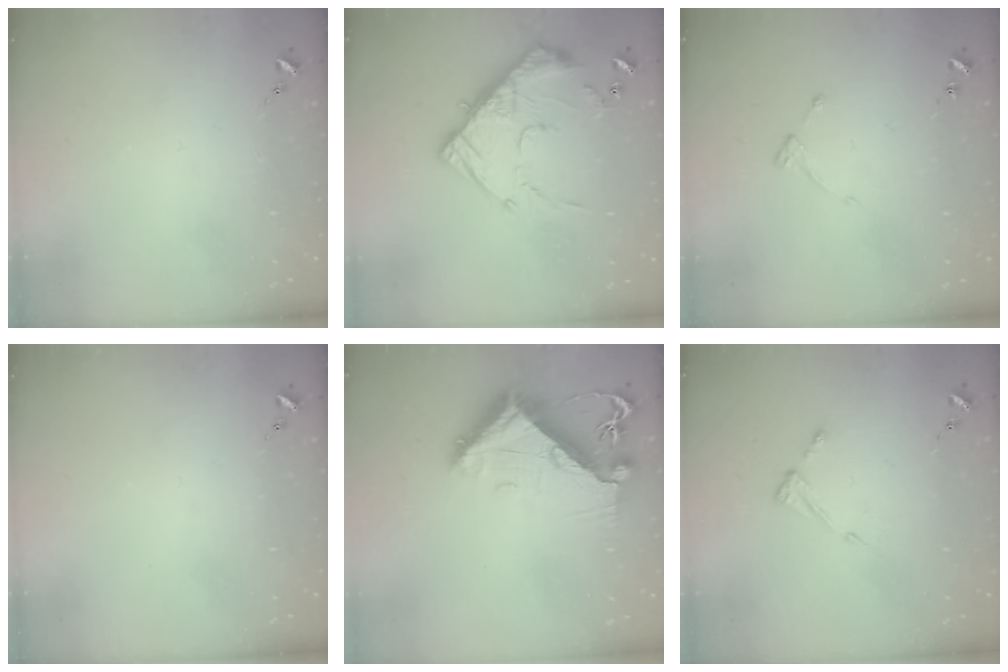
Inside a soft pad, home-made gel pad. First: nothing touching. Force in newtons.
{"total": 14.2, "press": 14.2, "slide": 1.2}
{"total": 3.7, "press": 3.6, "slide": 0.5}
{"total": 0.0}
{"total": 10.5, "press": 10.4, "slide": 1.3}
{"total": 4.4, "press": 4.3, "slide": 0.7}